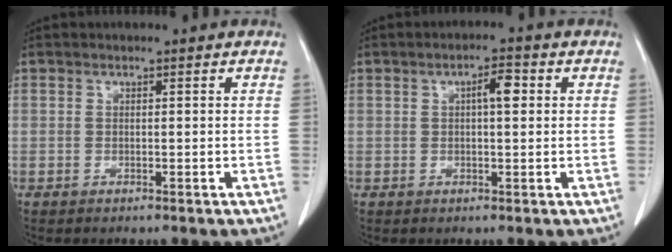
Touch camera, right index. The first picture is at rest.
{"total": 3.3, "force": [0.8, 0.8, 3.1], "torque": [-0.051, 0.007, 0.011]}